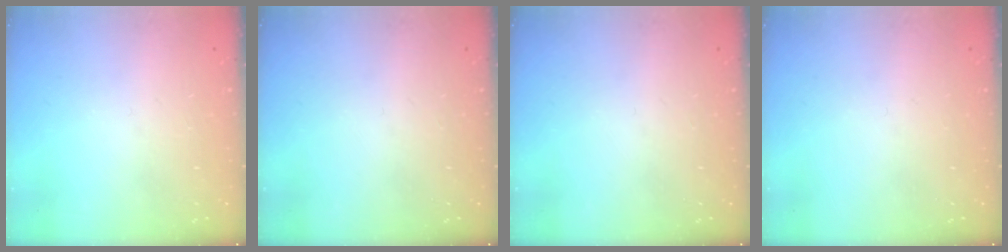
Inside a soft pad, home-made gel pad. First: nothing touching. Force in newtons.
{"total": 0.0}
{"total": 0.0}
{"total": 0.0}